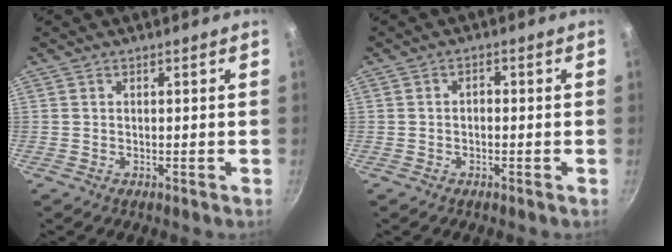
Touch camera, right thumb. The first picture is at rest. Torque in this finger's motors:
{"motor_torque": [-0.35, 0.13, -0.33, -0.07, 0.07]}